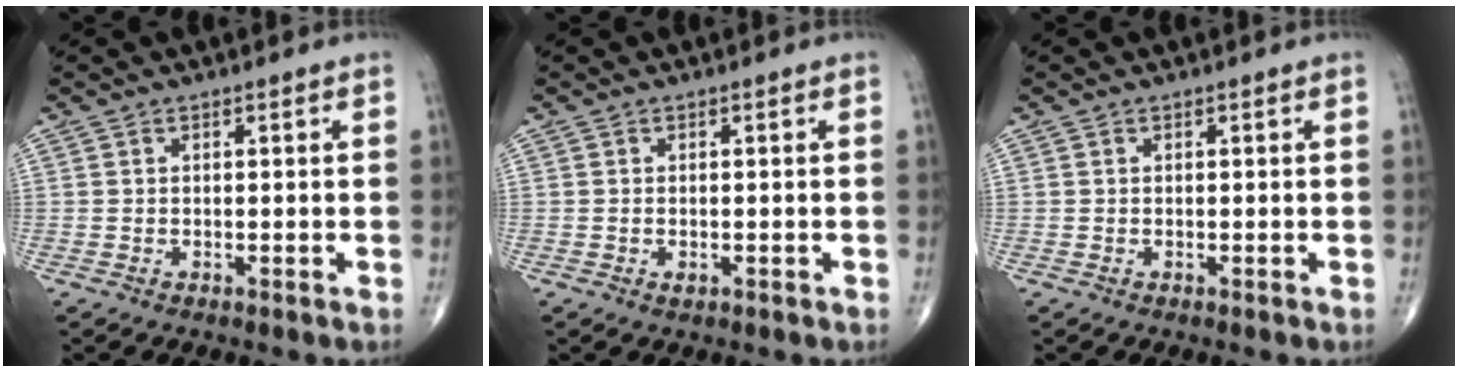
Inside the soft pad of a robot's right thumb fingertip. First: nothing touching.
{"total": 0.8, "force": [-0.2, 0.5, 0.5], "torque": [-0.004, 0.000, -0.002]}
{"total": 0.0}